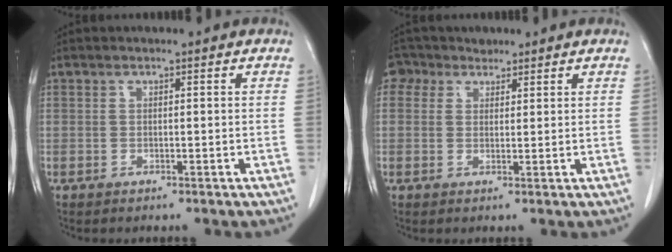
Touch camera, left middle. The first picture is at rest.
{"total": 3.8, "force": [2.5, 2.8, 0.2], "torque": [-0.008, 0.021, 0.044]}